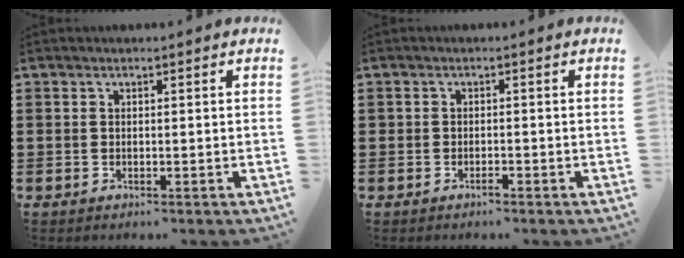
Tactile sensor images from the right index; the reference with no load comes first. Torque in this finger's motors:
{"motor_torque": [-0.54, 0.31, 0.06, 0.03]}